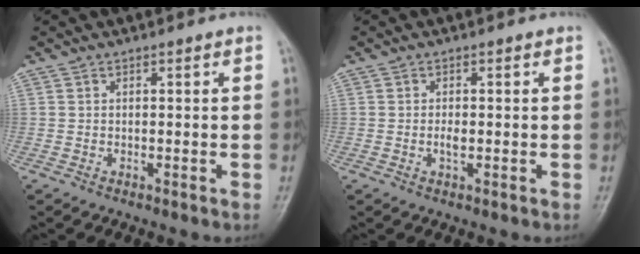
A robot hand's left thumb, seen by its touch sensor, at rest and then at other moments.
{"total": 1.5, "force": [-0.2, 0.8, 1.3], "torque": [-0.024, -0.001, -0.004]}